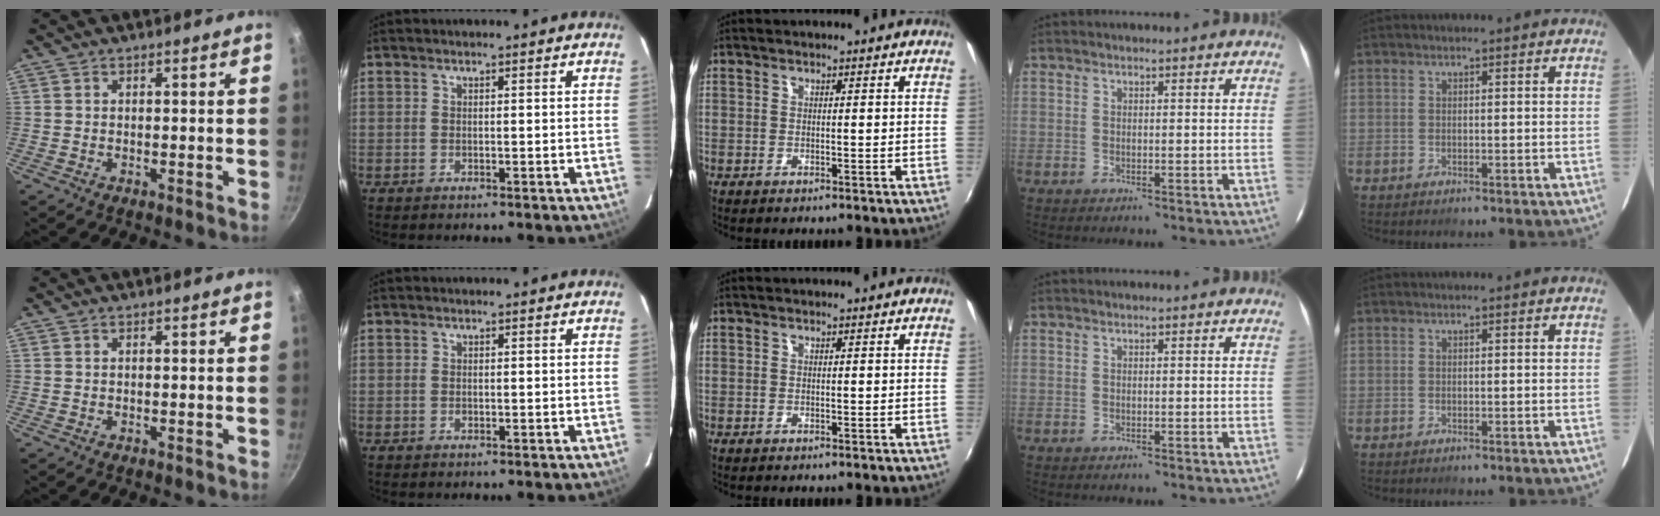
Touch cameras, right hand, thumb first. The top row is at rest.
{"index": {"total": 0.6, "force": [-0.2, 0.5, 0.2], "torque": [-0.002, 0.000, -0.003]}}